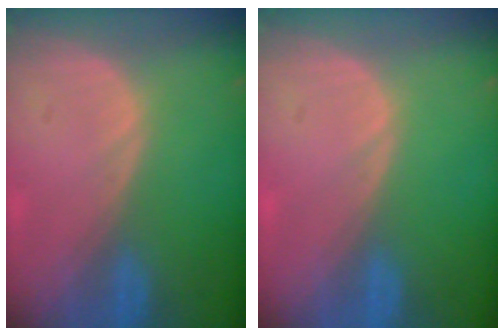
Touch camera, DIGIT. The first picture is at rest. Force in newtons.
{"total": 0.0}